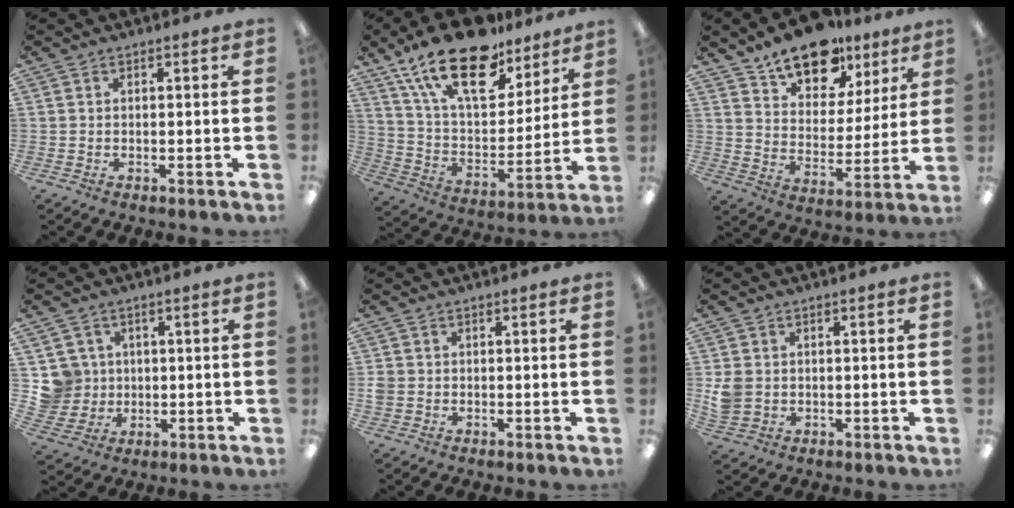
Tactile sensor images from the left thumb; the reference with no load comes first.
{"total": 22.9, "force": [15.4, 10.6, 13.3], "torque": [-0.245, -0.089, 0.270]}
{"total": 16.1, "force": [12.1, 8.0, 6.9], "torque": [-0.108, -0.073, 0.214]}
{"total": 7.3, "force": [1.9, 7.1, 0.1], "torque": [-0.026, 0.001, 0.043]}
{"total": 1.9, "force": [-0.4, 1.7, 0.5], "torque": [-0.008, 0.004, -0.008]}
{"total": 4.6, "force": [0.1, 4.1, 1.9], "torque": [-0.037, 0.006, 0.003]}